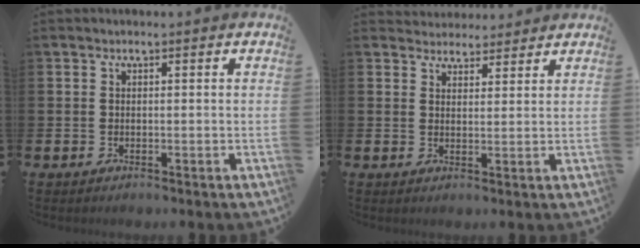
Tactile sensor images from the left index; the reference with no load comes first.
{"total": 3.5, "force": [3.3, 1.1, -0.3], "torque": [-0.003, -0.015, 0.061]}